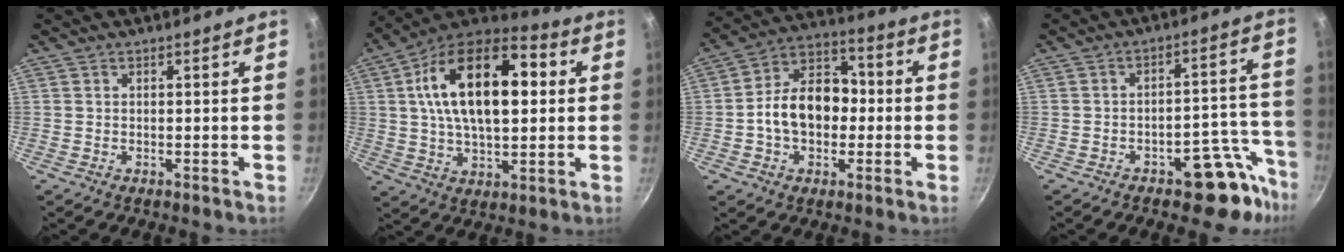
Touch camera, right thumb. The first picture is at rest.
{"total": 22.4, "force": [4.1, 11.7, 18.6], "torque": [-0.296, 0.018, 0.056]}
{"total": 14.0, "force": [-1.1, 9.8, 10.0], "torque": [-0.144, 0.039, -0.026]}
{"total": 10.5, "force": [-7.1, 4.3, 6.3], "torque": [-0.039, 0.080, -0.096]}